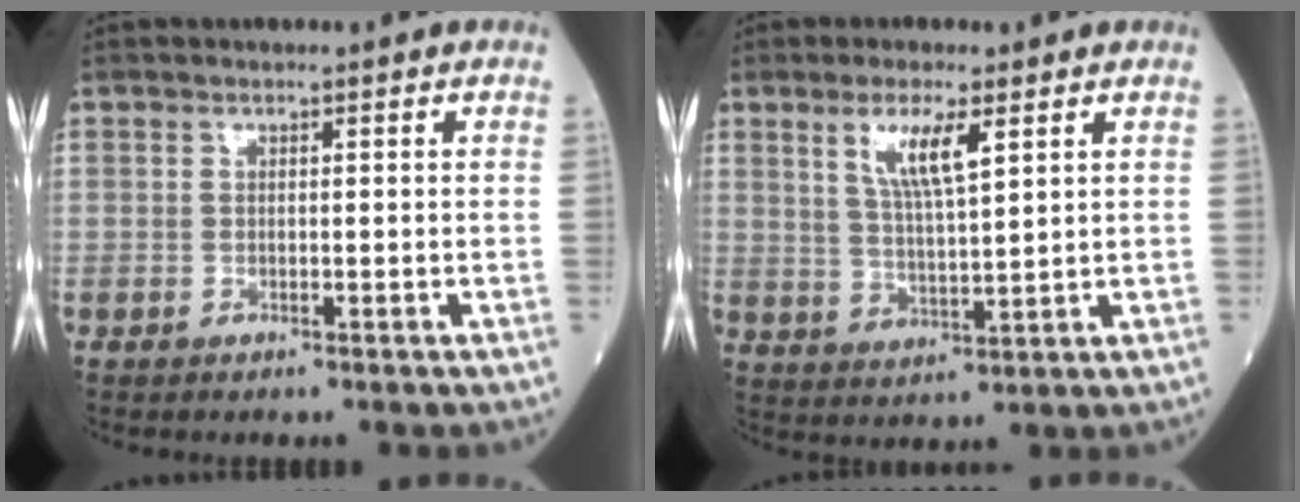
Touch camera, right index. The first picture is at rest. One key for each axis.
{"total": 6.9, "fx": 3.4, "fy": 0.9, "fz": 5.9, "tx": -0.117, "ty": -0.006, "tz": 0.067}